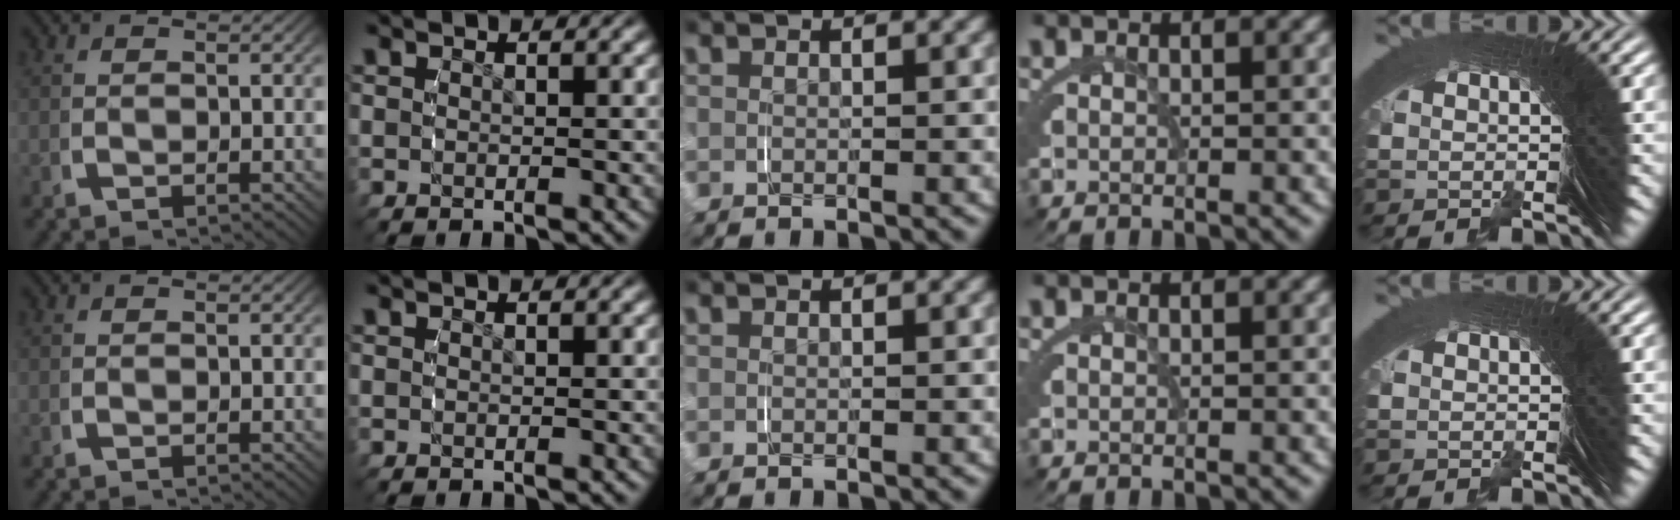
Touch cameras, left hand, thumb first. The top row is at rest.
{}